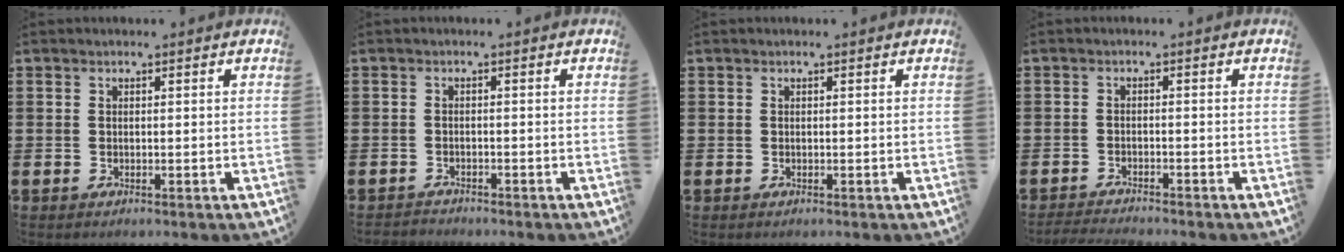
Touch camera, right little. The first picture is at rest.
{"total": 1.0, "force": [-1.0, 0.1, -0.1], "torque": [-0.002, 0.002, -0.022]}
{"total": 0.0}
{"total": 1.7, "force": [-1.7, -0.1, 0.2], "torque": [-0.005, 0.002, -0.035]}